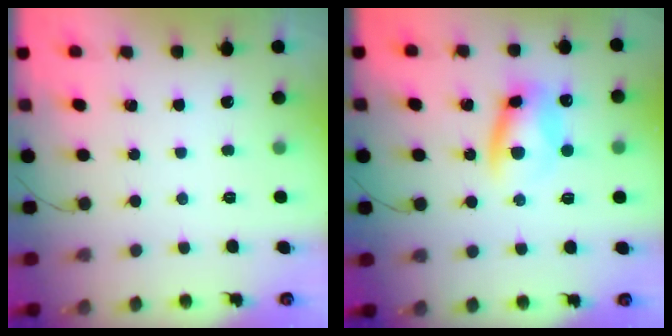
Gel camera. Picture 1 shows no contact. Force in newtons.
{"total": 10.5, "press": 10.3, "slide": 2.0}